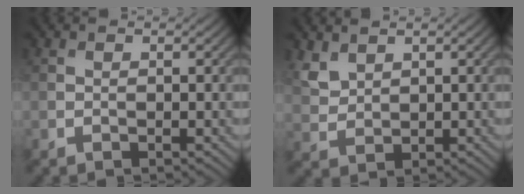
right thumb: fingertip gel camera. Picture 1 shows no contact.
{"total": 3.1, "force": [2.2, 1.7, 1.4], "torque": [-0.041, 0.000, 0.051]}